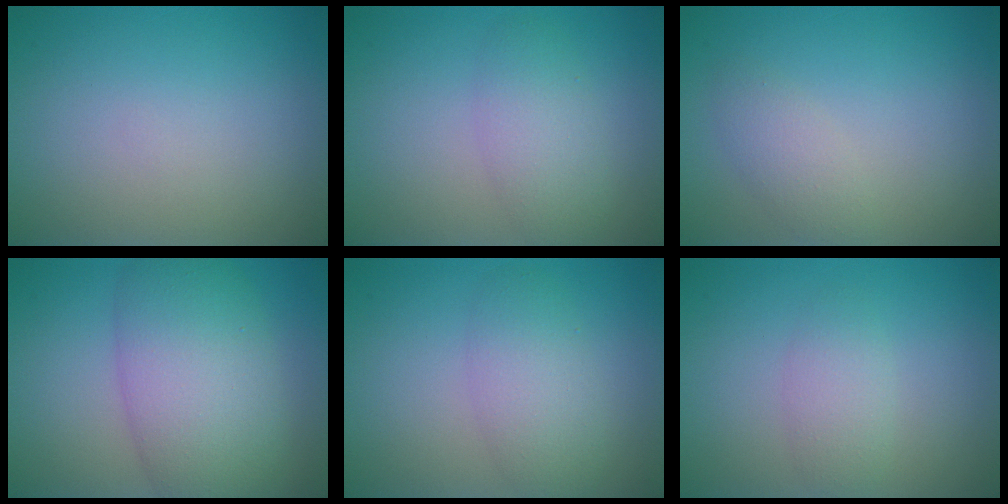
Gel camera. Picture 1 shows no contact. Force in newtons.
{"total": 3.1, "press": 3.1, "slide": 0.1}
{"total": 1.9, "press": 1.9, "slide": 0.1}
{"total": 8.7, "press": 8.7, "slide": 0.5}
{"total": 3.5, "press": 3.5, "slide": 0.2}
{"total": 1.9, "press": 1.9, "slide": 0.1}